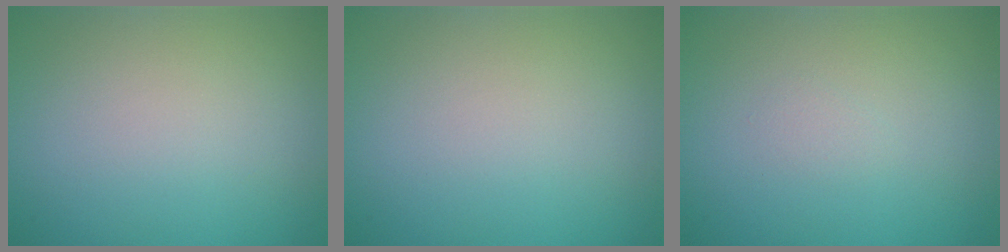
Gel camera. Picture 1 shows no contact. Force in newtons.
{"total": 0.0}
{"total": 0.5, "press": 0.5, "slide": 0.1}